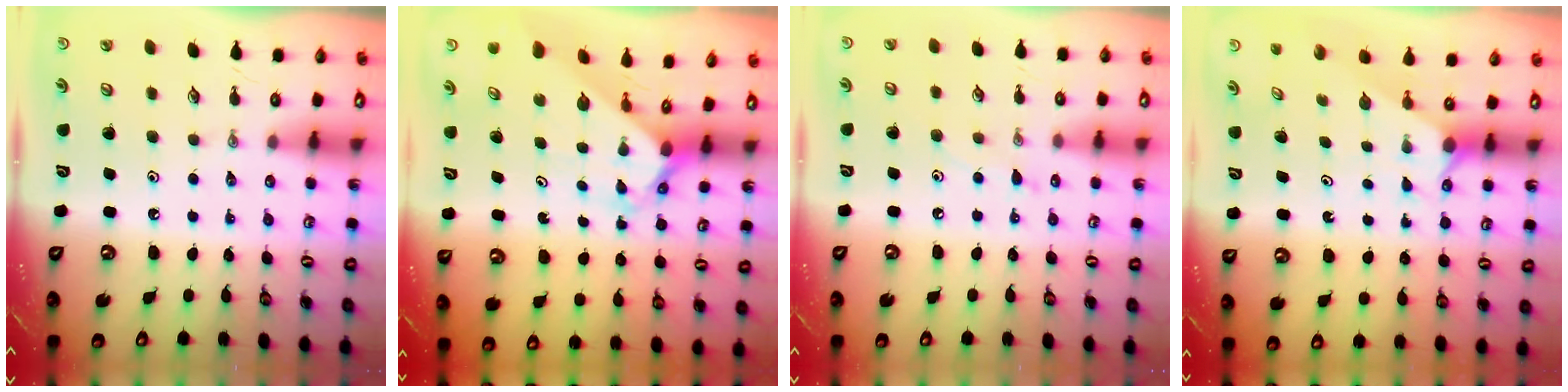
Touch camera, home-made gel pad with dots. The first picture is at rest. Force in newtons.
{"total": 2.4, "press": 2.4, "slide": 0.2}
{"total": 6.4, "press": 6.3, "slide": 0.7}
{"total": 1.9, "press": 1.9, "slide": 0.3}